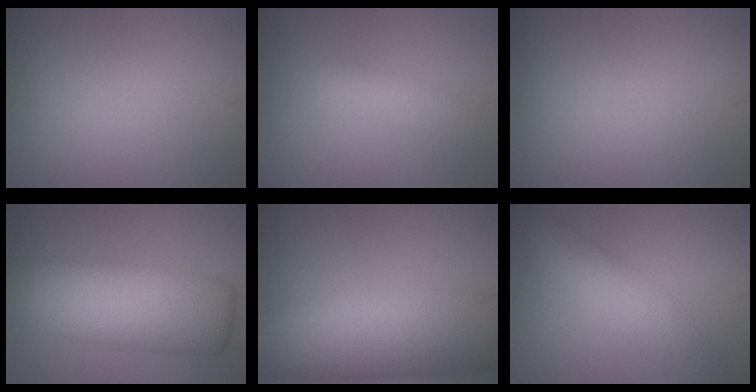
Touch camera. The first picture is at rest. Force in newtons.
{"total": 2.5, "press": 2.5, "slide": 0.1}
{"total": 0.0}
{"total": 10.8, "press": 10.8, "slide": 0.3}
{"total": 12.0, "press": 11.9, "slide": 0.9}
{"total": 4.3, "press": 4.2, "slide": 0.1}